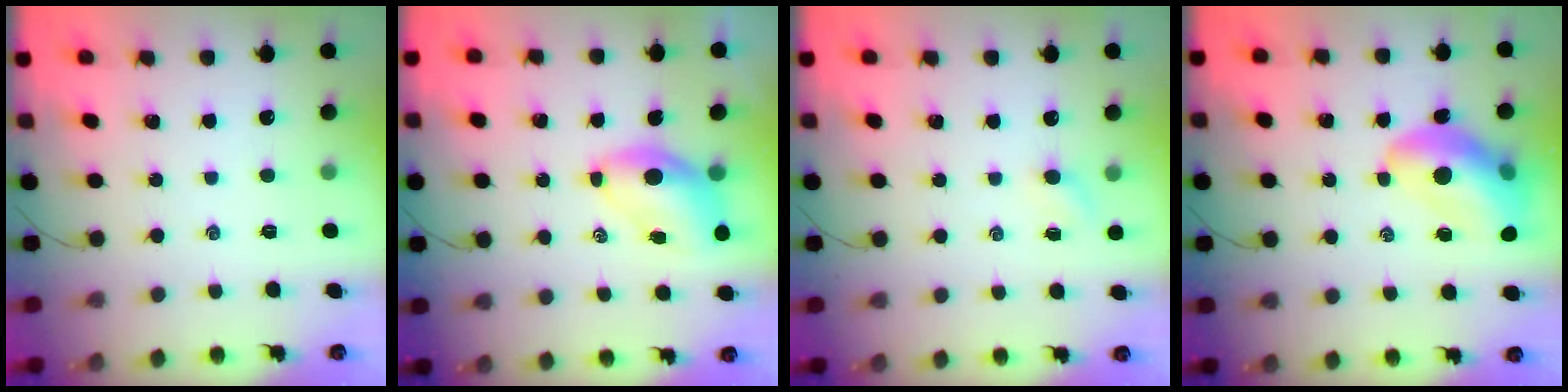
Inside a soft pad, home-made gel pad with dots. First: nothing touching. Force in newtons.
{"total": 6.8, "press": 6.6, "slide": 1.6}
{"total": 2.8, "press": 2.7, "slide": 0.8}
{"total": 13.9, "press": 13.4, "slide": 3.7}